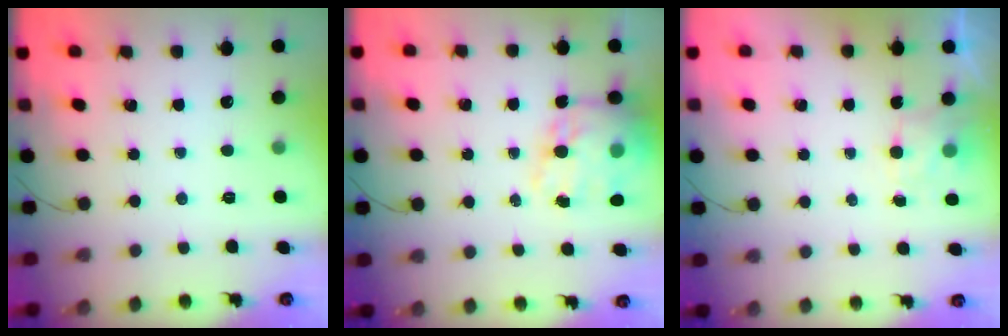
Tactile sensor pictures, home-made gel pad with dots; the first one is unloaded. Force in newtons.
{"total": 18.4, "press": 17.8, "slide": 4.7}
{"total": 2.5, "press": 2.1, "slide": 1.4}